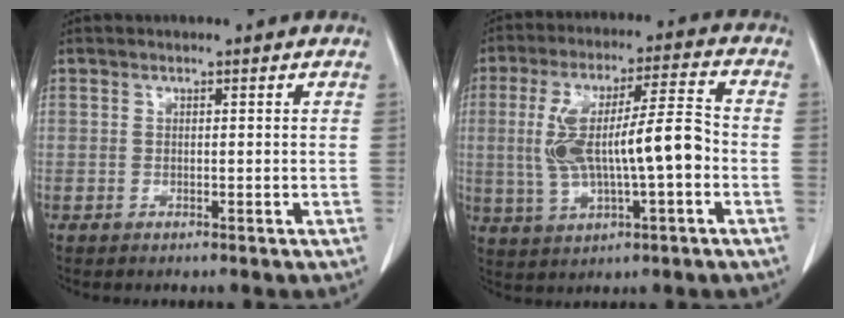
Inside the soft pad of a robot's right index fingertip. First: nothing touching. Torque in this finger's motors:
{"motor_torque": [0.79, 0.22, 0.53, 0.13]}